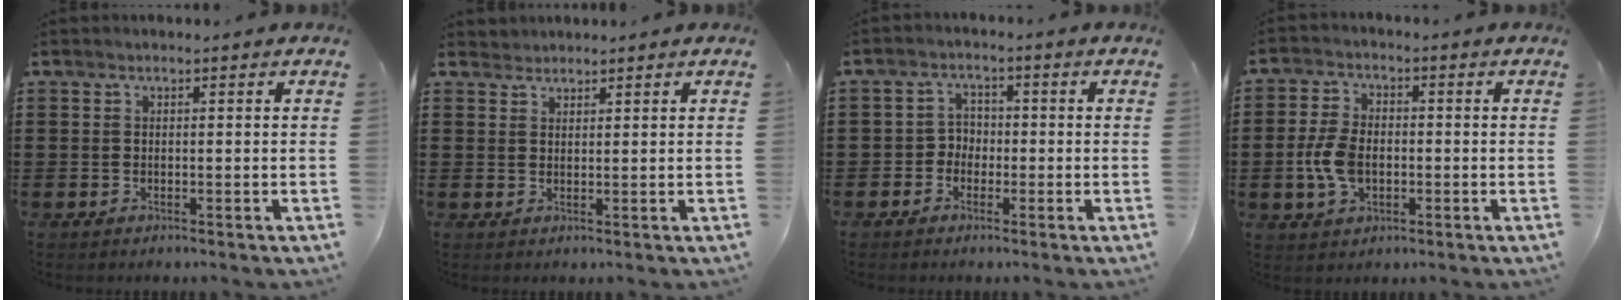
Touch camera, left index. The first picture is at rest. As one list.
[{"total": 1.5, "force": [1.4, 0.4, -0.2], "torque": [0.000, 0.001, 0.029]}, {"total": 2.9, "force": [-1.4, 2.5, 0.9], "torque": [-0.026, 0.008, -0.033]}, {"total": 6.6, "force": [-1.0, 4.1, 5.2], "torque": [-0.127, -0.001, -0.023]}]